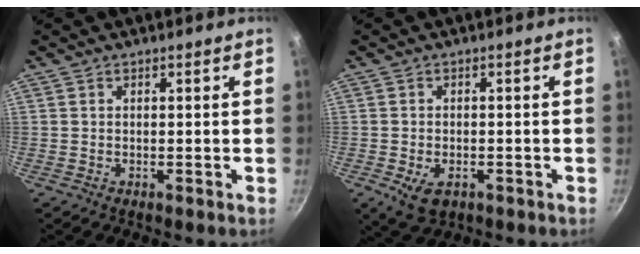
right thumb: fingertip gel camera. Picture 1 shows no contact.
{"total": 5.5, "force": [-2.0, 3.5, 3.7], "torque": [-0.059, -0.001, -0.026]}